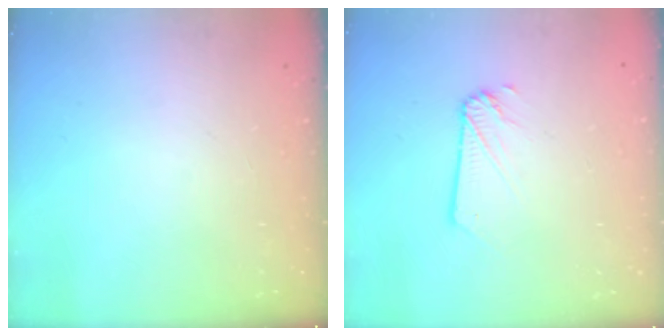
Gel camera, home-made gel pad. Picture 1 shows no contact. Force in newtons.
{"total": 1.9, "press": 1.9, "slide": 0.3}